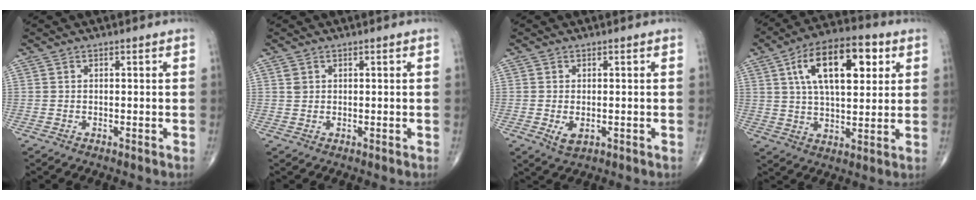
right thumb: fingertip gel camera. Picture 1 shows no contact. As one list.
[{"total": 1.3, "force": [0.6, 1.0, 0.6], "torque": [-0.006, 0.000, 0.012]}, {"total": 2.9, "force": [-0.7, 1.6, 2.3], "torque": [-0.038, -0.005, -0.006]}, {"total": 17.6, "force": [6.0, 8.3, 14.3], "torque": [-0.214, 0.000, 0.097]}]